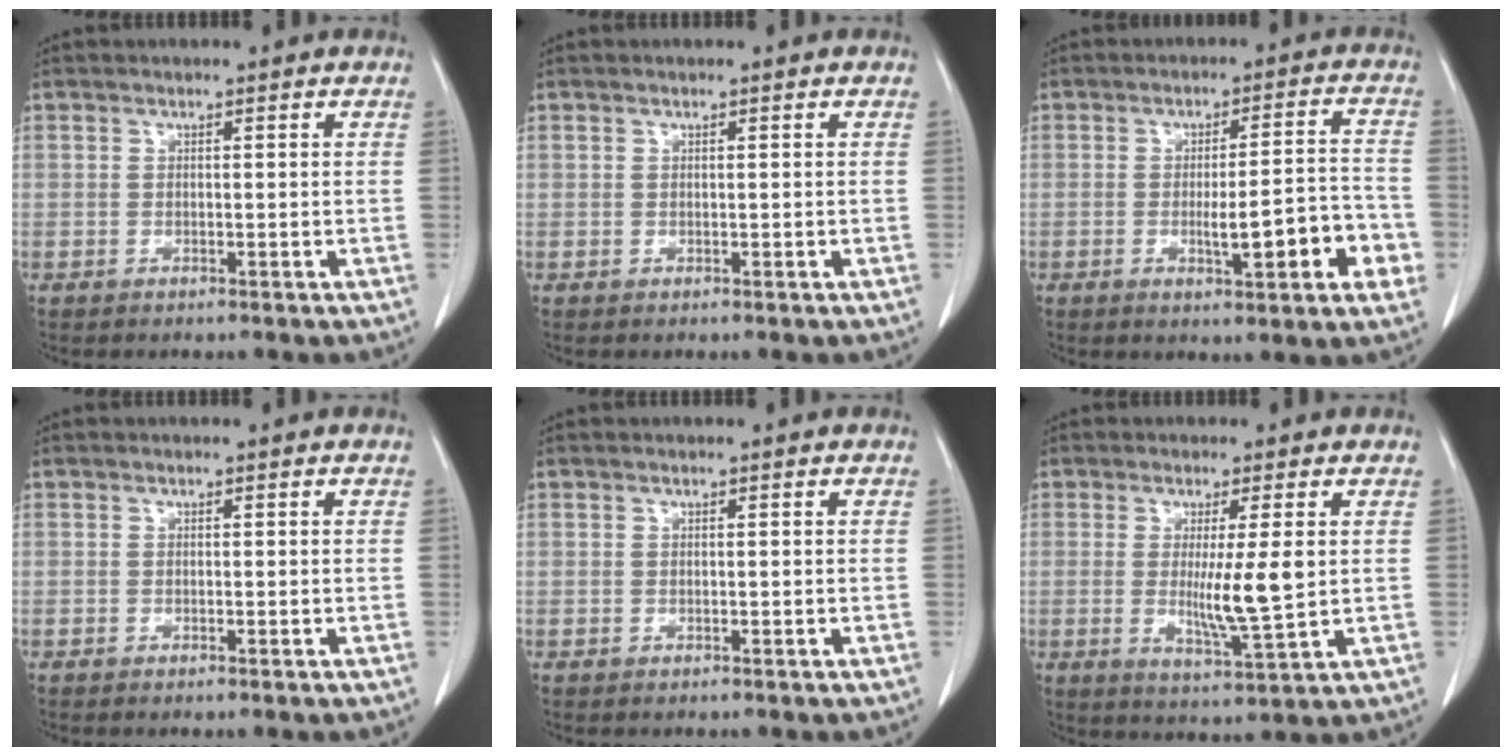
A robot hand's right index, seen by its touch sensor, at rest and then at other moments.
{"total": 0.0}
{"total": 10.4, "force": [-3.0, 1.6, 9.8], "torque": [-0.134, 0.009, -0.037]}
{"total": 0.0}
{"total": 0.0}
{"total": 7.6, "force": [0.4, 0.0, 7.6], "torque": [-0.136, -0.024, 0.008]}